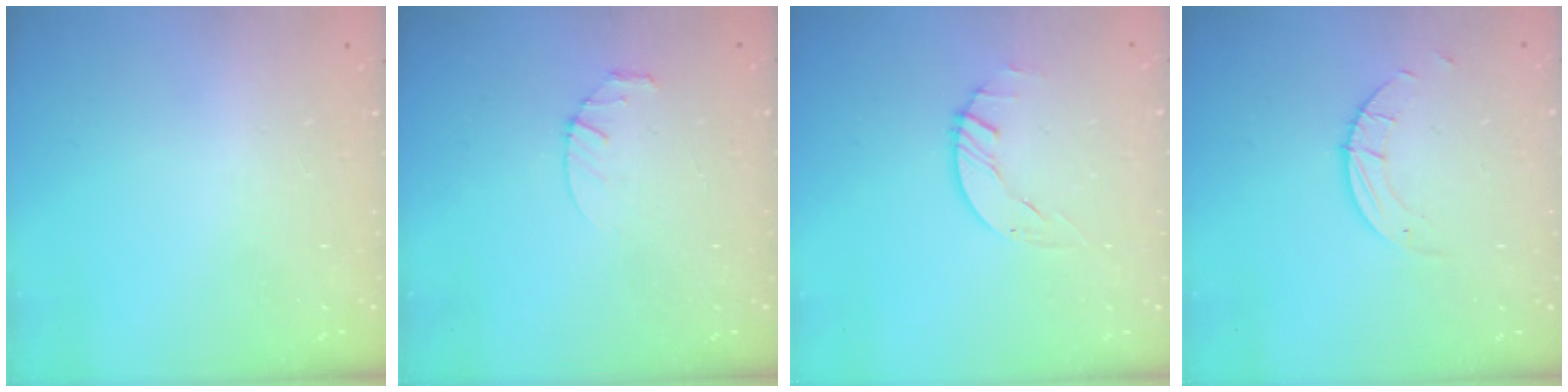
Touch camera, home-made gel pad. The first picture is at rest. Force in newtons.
{"total": 2.8, "press": 2.8, "slide": 0.4}
{"total": 1.7, "press": 1.7, "slide": 0.1}
{"total": 1.5, "press": 1.5, "slide": 0.1}